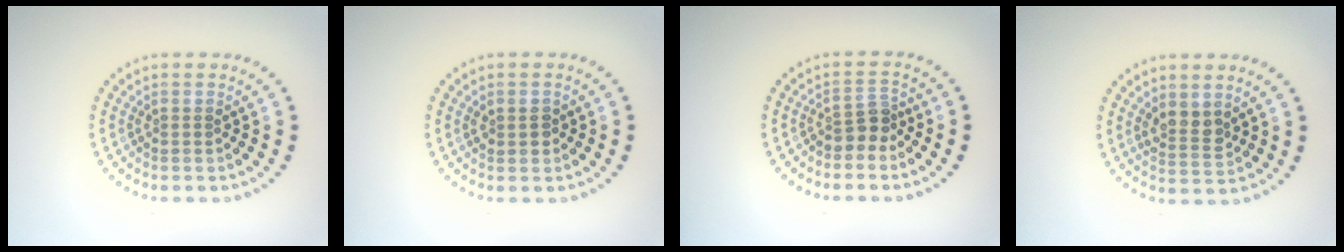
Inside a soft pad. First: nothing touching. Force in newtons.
{"total": 1.4, "press": 1.3, "slide": 0.4}
{"total": 2.2, "press": 1.7, "slide": 1.4}
{"total": 2.4, "press": 2.2, "slide": 1.0}